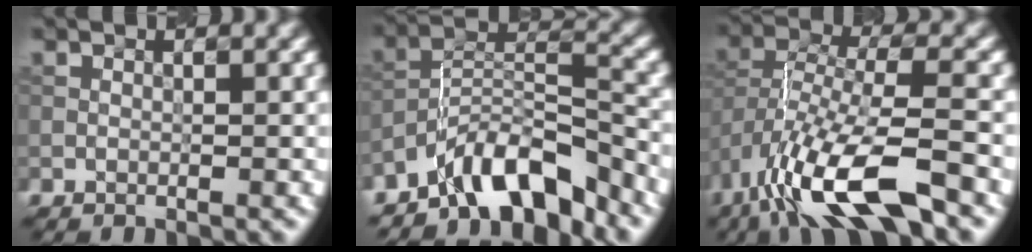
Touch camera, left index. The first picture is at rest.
{"total": 7.2, "force": [-5.8, 2.2, 3.7], "torque": [-0.051, 0.011, -0.109]}
{"total": 10.1, "force": [-5.9, 3.3, 7.5], "torque": [-0.145, 0.005, -0.114]}